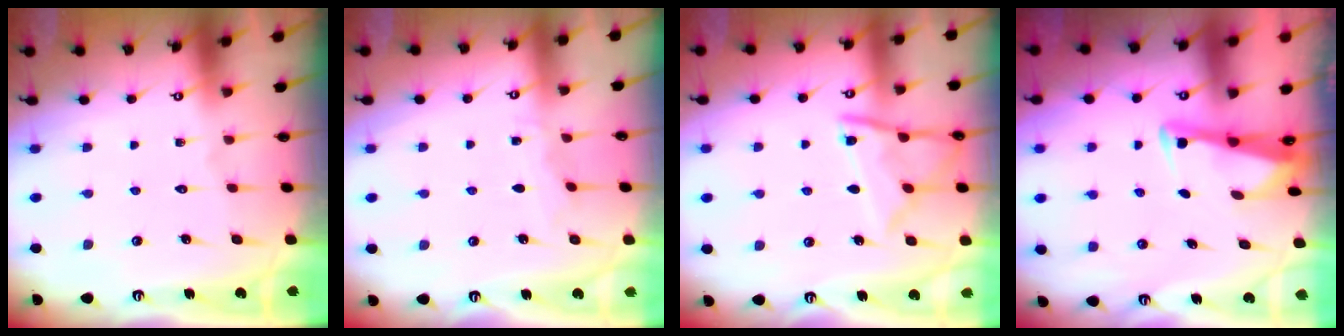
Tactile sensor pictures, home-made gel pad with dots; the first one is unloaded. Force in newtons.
{"total": 3.1, "press": 3.1, "slide": 0.1}
{"total": 11.6, "press": 11.5, "slide": 1.1}
{"total": 2.8, "press": 2.7, "slide": 0.4}